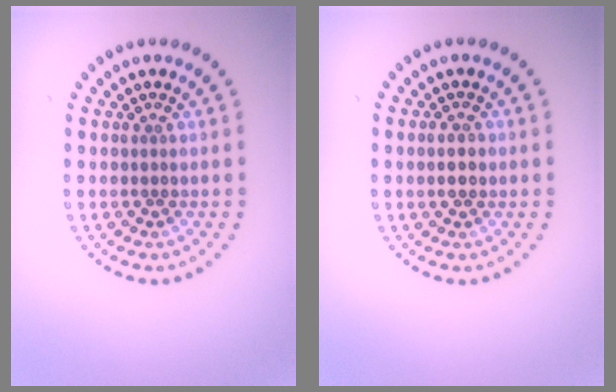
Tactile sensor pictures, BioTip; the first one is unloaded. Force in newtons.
{"total": 1.4, "press": 1.4, "slide": 0.2}